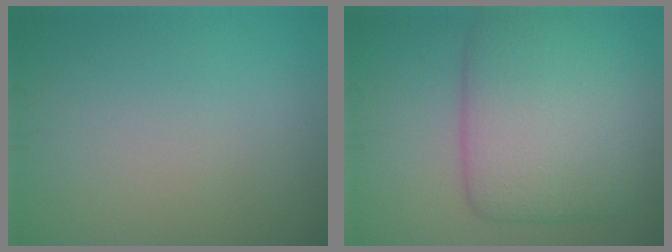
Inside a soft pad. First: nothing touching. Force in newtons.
{"total": 9.0, "press": 9.0, "slide": 0.4}